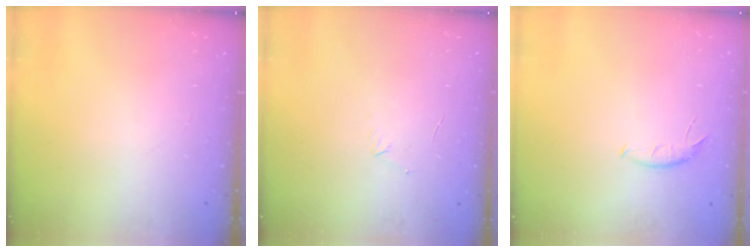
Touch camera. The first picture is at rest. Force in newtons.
{"total": 3.2, "press": 3.1, "slide": 0.8}
{"total": 5.5, "press": 5.5, "slide": 0.5}